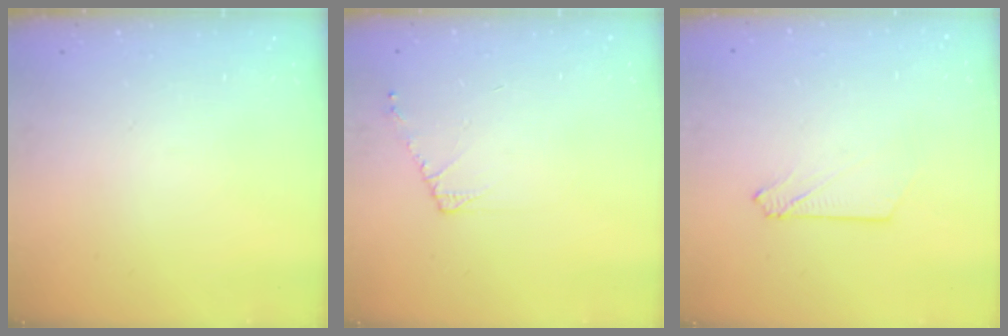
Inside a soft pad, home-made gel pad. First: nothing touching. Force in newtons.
{"total": 4.7, "press": 4.6, "slide": 0.8}
{"total": 2.9, "press": 2.9, "slide": 0.4}